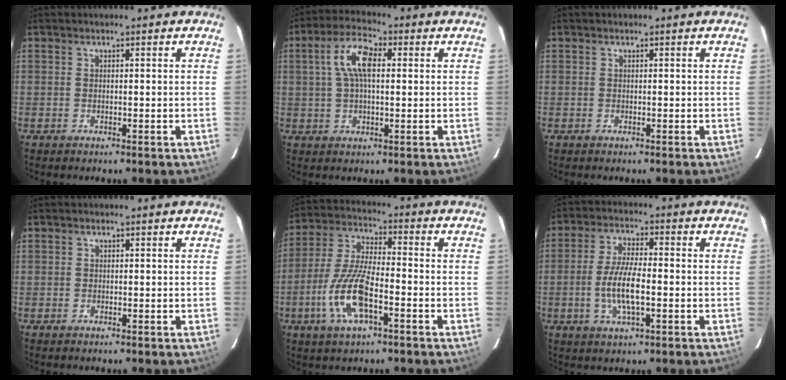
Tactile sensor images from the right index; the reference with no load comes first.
{"total": 8.0, "force": [1.6, 3.5, 7.0], "torque": [-0.138, 0.020, 0.029]}
{"total": 0.0}
{"total": 0.5, "force": [0.0, 0.5, -0.1], "torque": [0.004, 0.003, -0.001]}
{"total": 12.3, "force": [-4.8, 3.9, 10.7], "torque": [-0.231, -0.004, -0.094]}
{"total": 8.5, "force": [-1.8, 2.5, 7.9], "torque": [-0.159, -0.003, -0.035]}